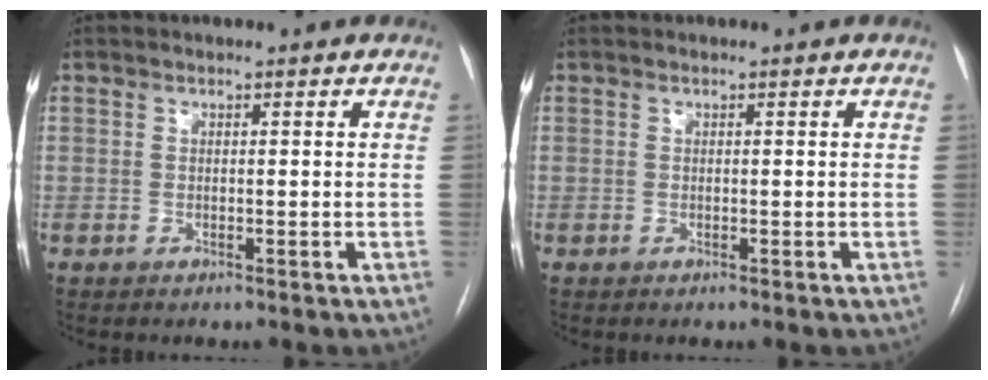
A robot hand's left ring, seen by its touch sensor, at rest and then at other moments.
{"total": 0.0}